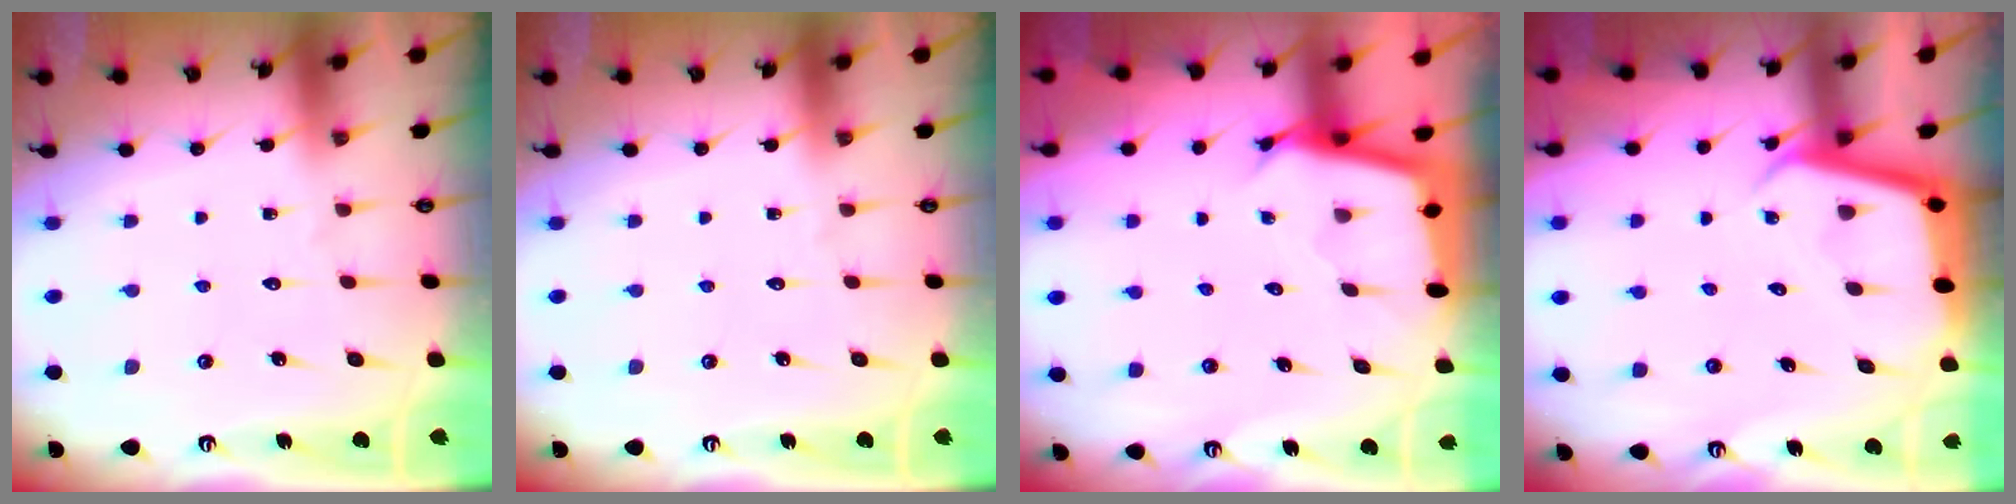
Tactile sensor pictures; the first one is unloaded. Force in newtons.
{"total": 0.0}
{"total": 2.5, "press": 2.5, "slide": 0.1}
{"total": 3.8, "press": 3.8, "slide": 0.2}